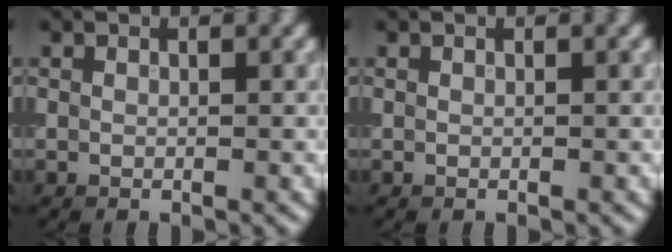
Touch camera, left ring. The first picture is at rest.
{"total": 0.0}